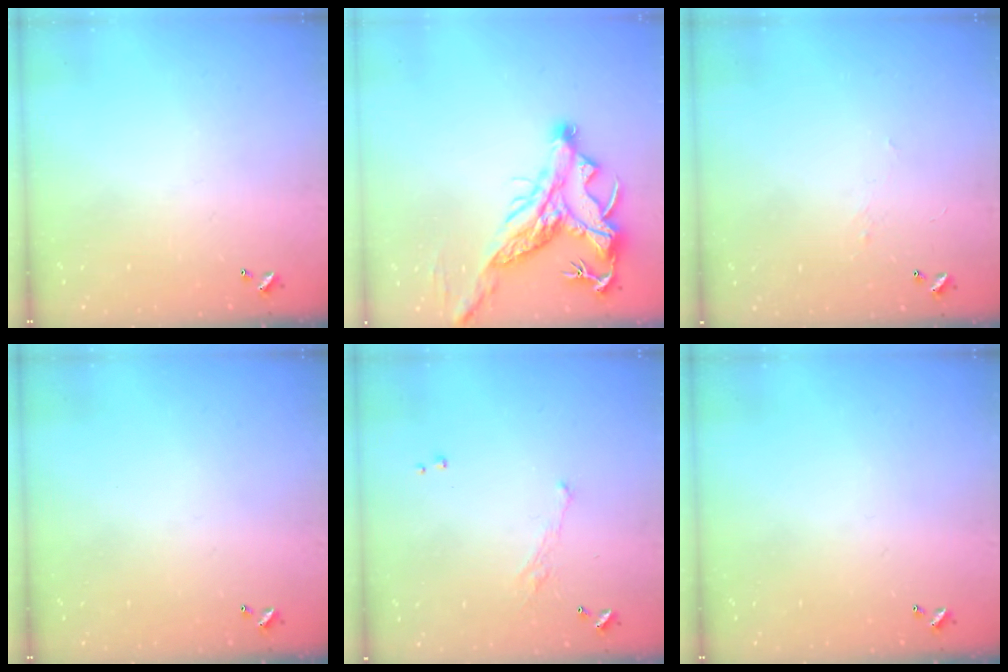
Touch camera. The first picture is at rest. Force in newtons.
{"total": 5.4, "press": 5.0, "slide": 1.9}
{"total": 2.2, "press": 2.0, "slide": 0.8}
{"total": 0.0}
{"total": 1.9, "press": 1.7, "slide": 0.8}
{"total": 0.0}